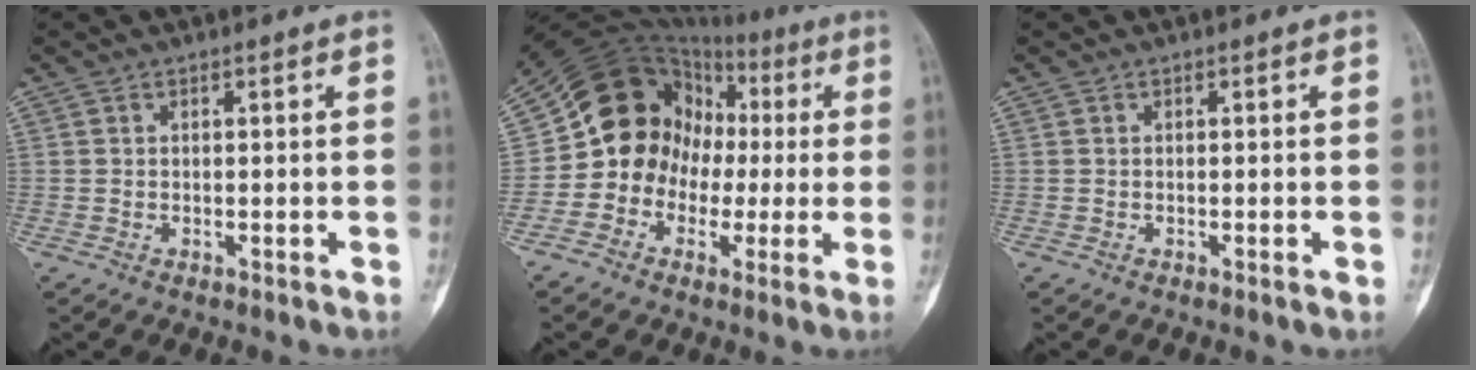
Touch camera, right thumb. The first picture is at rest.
{"total": 14.9, "force": [-0.9, 13.6, 6.0], "torque": [-0.063, 0.064, -0.018]}
{"total": 0.6, "force": [-0.2, 0.0, 0.6], "torque": [-0.012, -0.001, -0.001]}